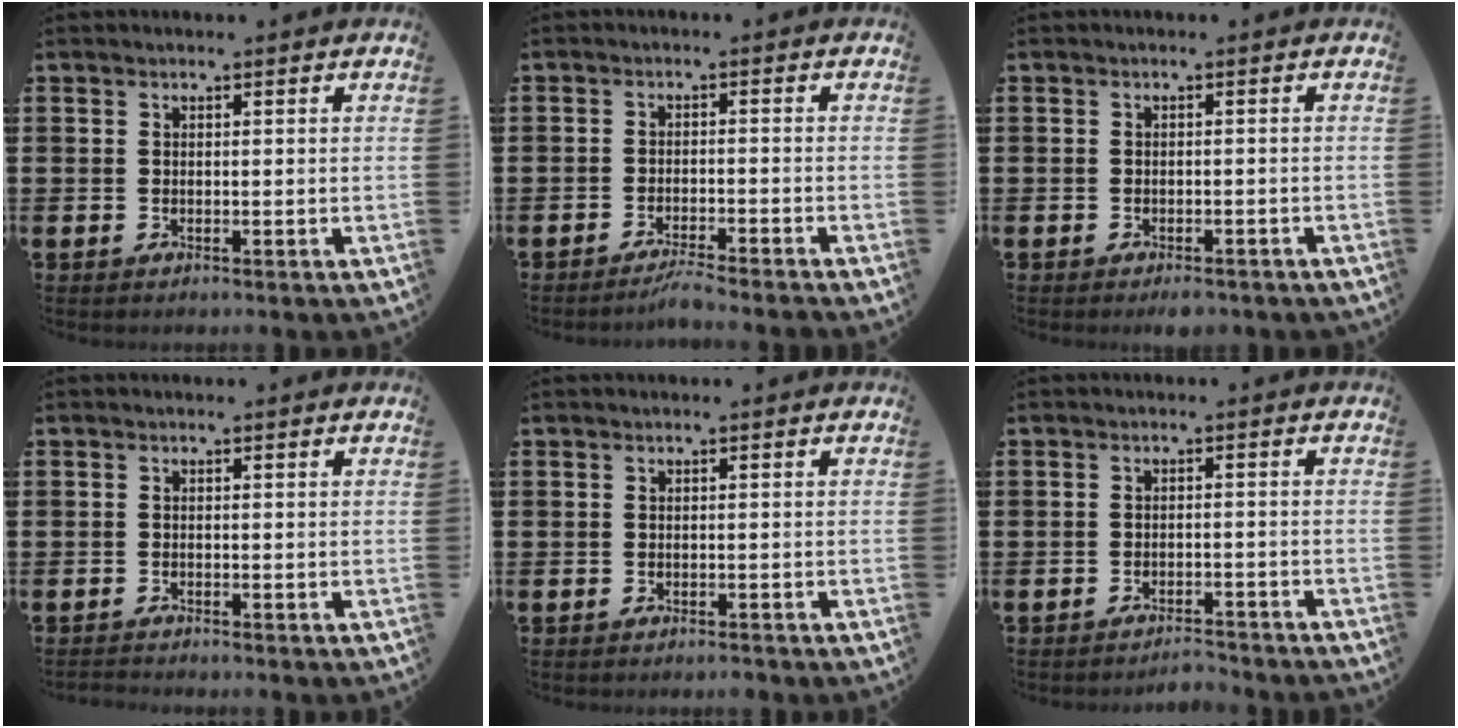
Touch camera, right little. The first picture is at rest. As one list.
[{"total": 2.3, "force": [-2.1, -0.3, 1.0], "torque": [-0.017, 0.006, -0.040]}, {"total": 1.0, "force": [-1.0, 0.2, 0.3], "torque": [-0.008, -0.001, -0.019]}, {"total": 0.7, "force": [-0.6, 0.0, 0.0], "torque": [-0.002, -0.003, -0.013]}, {"total": 0.6, "force": [-0.5, 0.1, 0.2], "torque": [-0.004, -0.003, -0.010]}, {"total": 2.0, "force": [-2.0, 0.0, 0.0], "torque": [-0.005, 0.003, -0.042]}]